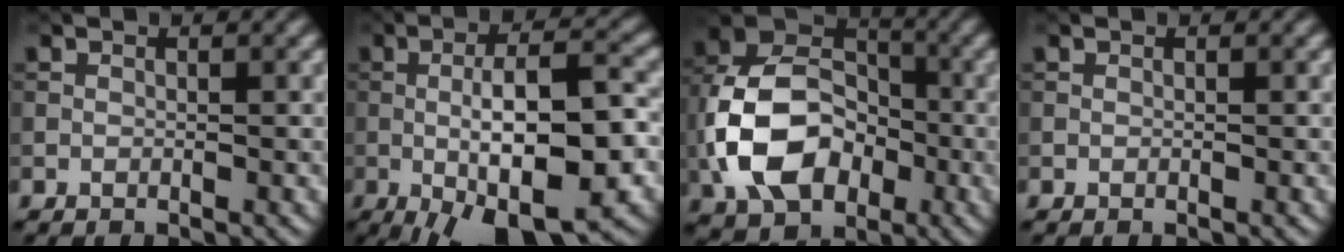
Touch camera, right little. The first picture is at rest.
{"total": 12.0, "force": [-2.8, 3.7, 11.0], "torque": [-0.165, 0.002, -0.043]}
{"total": 11.9, "force": [-3.0, 8.3, 8.0], "torque": [-0.166, 0.003, -0.065]}
{"total": 0.0}